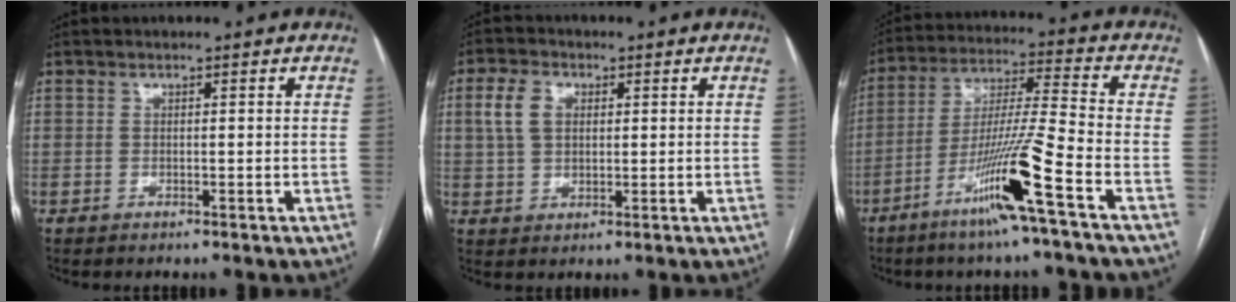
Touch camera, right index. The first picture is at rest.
{"total": 5.1, "force": [1.4, 3.4, 3.5], "torque": [-0.091, 0.018, 0.029]}
{"total": 13.1, "force": [-6.9, -1.8, 11.0], "torque": [-0.209, -0.020, -0.134]}